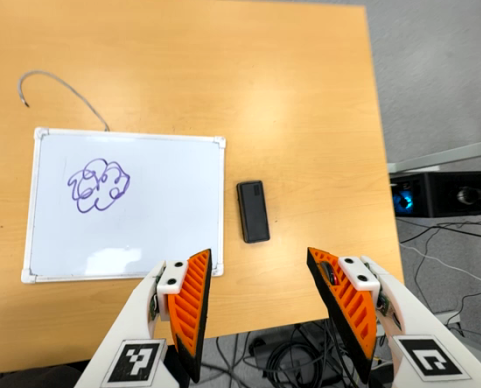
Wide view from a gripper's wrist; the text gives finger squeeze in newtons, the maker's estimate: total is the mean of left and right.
{"total": 0.0}